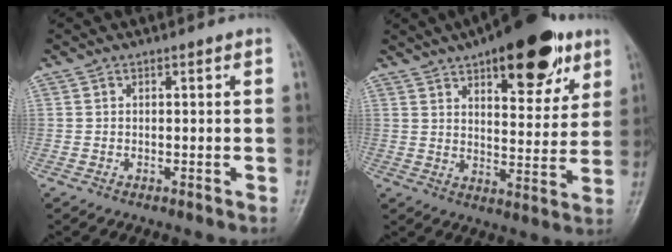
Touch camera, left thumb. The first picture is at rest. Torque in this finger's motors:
{"motor_torque": [0.80, 0.69, 1.42, -1.35, 0.13]}